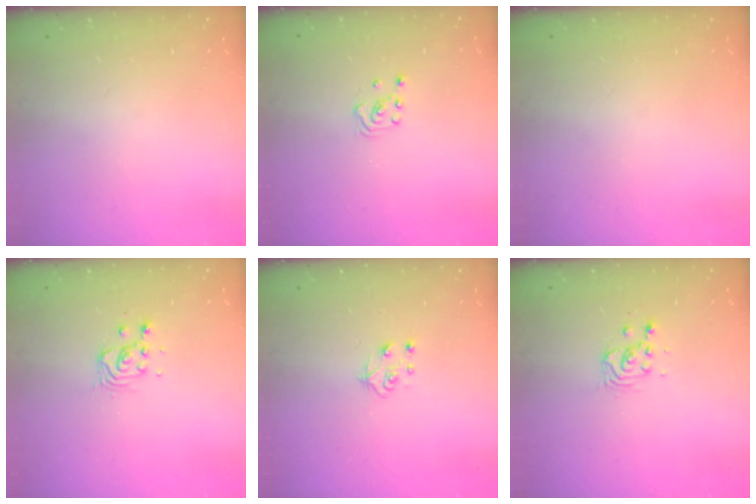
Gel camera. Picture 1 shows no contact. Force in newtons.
{"total": 2.8, "press": 2.6, "slide": 1.1}
{"total": 0.0}
{"total": 3.4, "press": 3.4, "slide": 0.4}
{"total": 5.6, "press": 5.6, "slide": 0.5}
{"total": 3.2, "press": 3.2, "slide": 0.2}